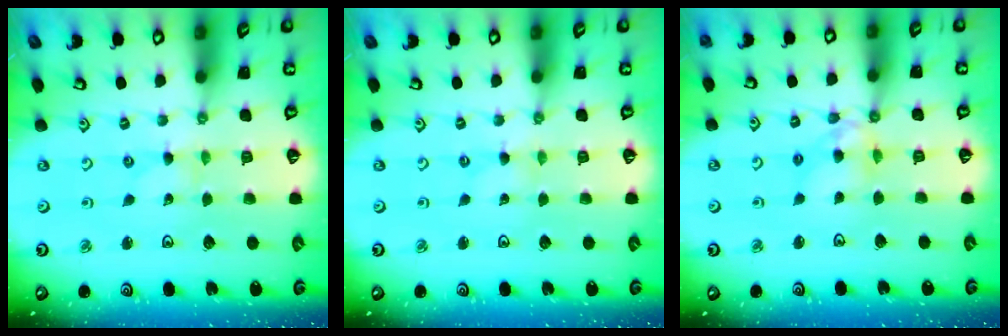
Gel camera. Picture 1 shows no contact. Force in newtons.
{"total": 0.0}
{"total": 9.2, "press": 9.1, "slide": 0.7}